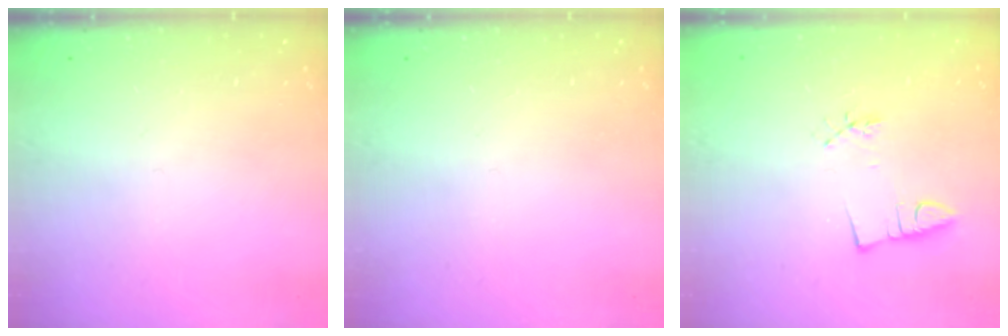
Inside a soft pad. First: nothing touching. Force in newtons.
{"total": 0.0}
{"total": 2.6, "press": 1.1, "slide": 2.4}